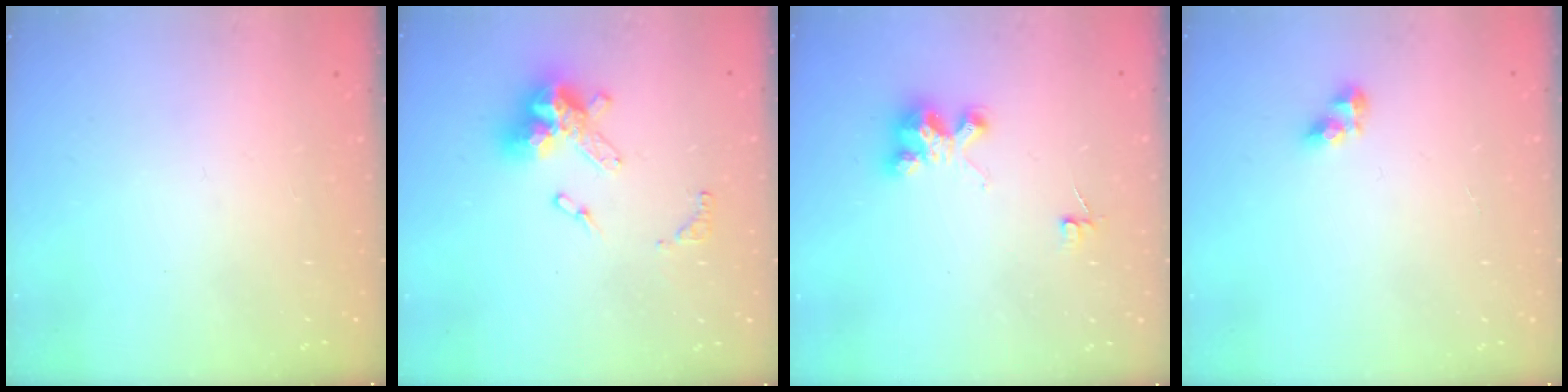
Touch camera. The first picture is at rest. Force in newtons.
{"total": 14.1, "press": 14.1, "slide": 0.9}
{"total": 4.1, "press": 4.1, "slide": 0.2}
{"total": 5.0, "press": 5.0, "slide": 0.5}